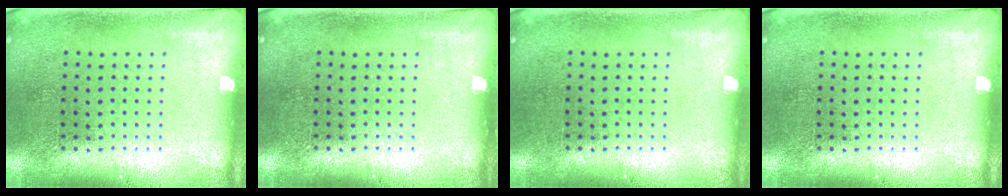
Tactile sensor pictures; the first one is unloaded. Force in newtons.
{"total": 0.0}
{"total": 0.0}
{"total": 0.0}